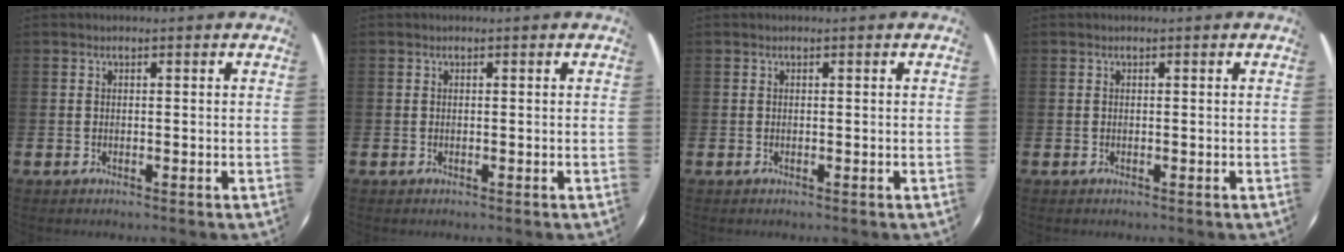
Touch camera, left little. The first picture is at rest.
{"total": 0.0}
{"total": 0.0}
{"total": 0.0}